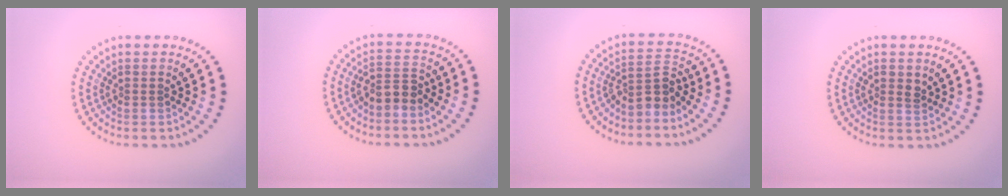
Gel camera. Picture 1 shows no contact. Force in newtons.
{"total": 2.5, "press": 2.2, "slide": 1.1}
{"total": 2.7, "press": 2.0, "slide": 1.9}
{"total": 1.2, "press": 1.1, "slide": 0.3}